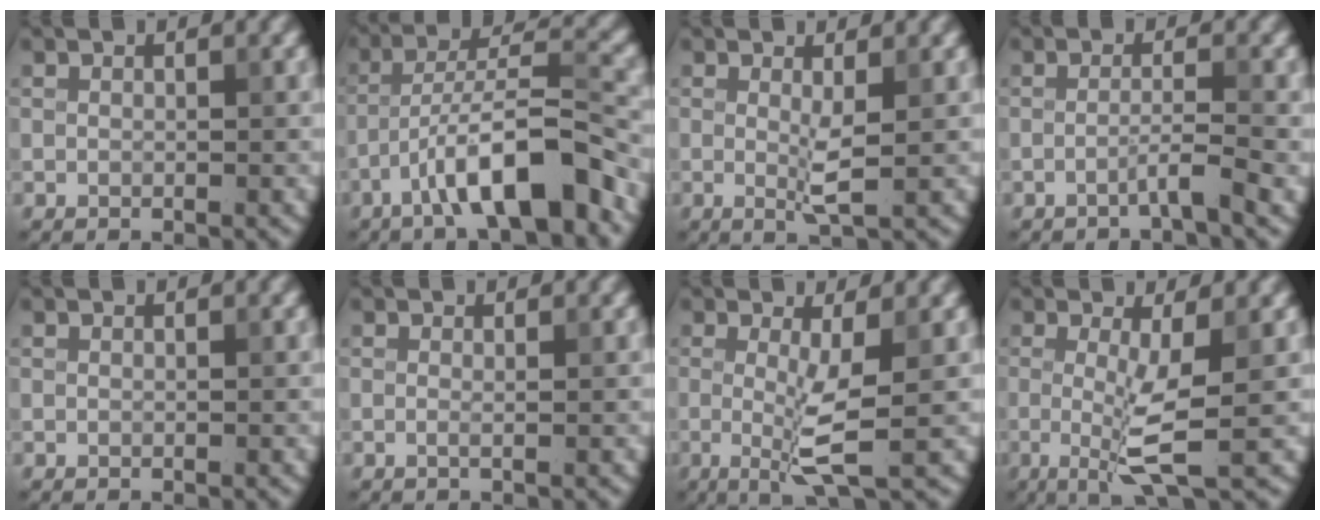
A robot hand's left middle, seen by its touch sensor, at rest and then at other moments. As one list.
[{"total": 8.8, "force": [-5.0, 1.7, 7.0], "torque": [-0.112, 0.020, -0.081]}, {"total": 2.1, "force": [0.2, 0.2, 2.1], "torque": [-0.042, -0.009, 0.002]}, {"total": 2.1, "force": [-1.1, 0.0, 1.7], "torque": [-0.025, 0.010, -0.030]}, {"total": 0.0}, {"total": 0.7, "force": [-0.1, 0.2, 0.7], "torque": [-0.013, -0.005, -0.004]}, {"total": 4.1, "force": [-0.3, 0.6, 4.0], "torque": [-0.078, -0.014, -0.007]}, {"total": 4.6, "force": [-0.4, 0.8, 4.5], "torque": [-0.085, -0.013, -0.010]}]